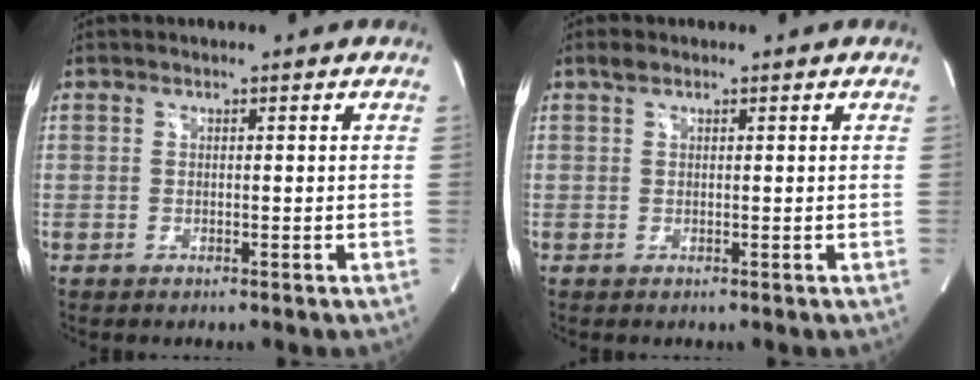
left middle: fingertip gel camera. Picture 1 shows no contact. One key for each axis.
{"total": 1.1, "fx": 0.8, "fy": 0.4, "fz": 0.6, "tx": -0.017, "ty": 0.010, "tz": 0.017}